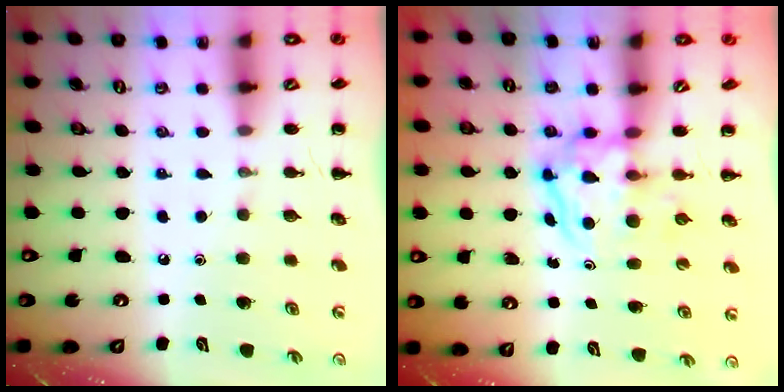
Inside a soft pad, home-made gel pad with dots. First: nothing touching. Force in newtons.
{"total": 3.9, "press": 3.9, "slide": 0.4}